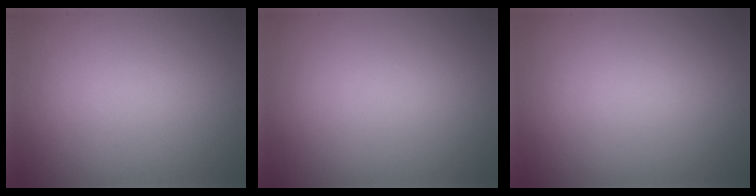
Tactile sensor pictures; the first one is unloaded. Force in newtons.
{"total": 0.0}
{"total": 0.0}